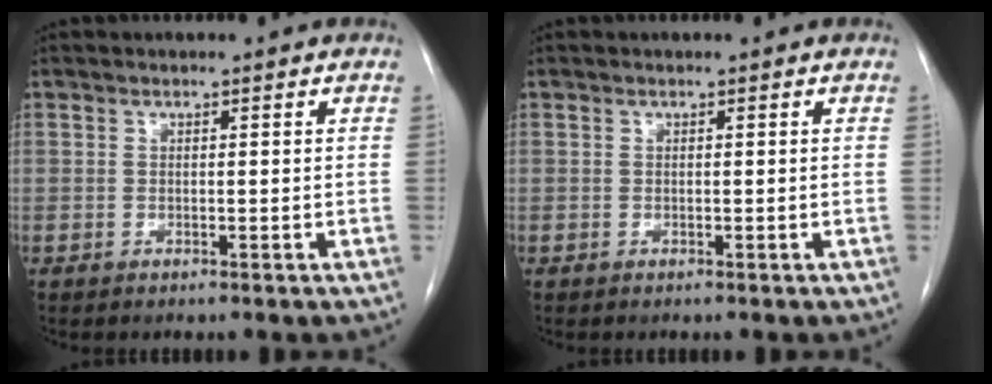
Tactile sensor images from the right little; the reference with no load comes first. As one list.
[{"total": 0.0}]